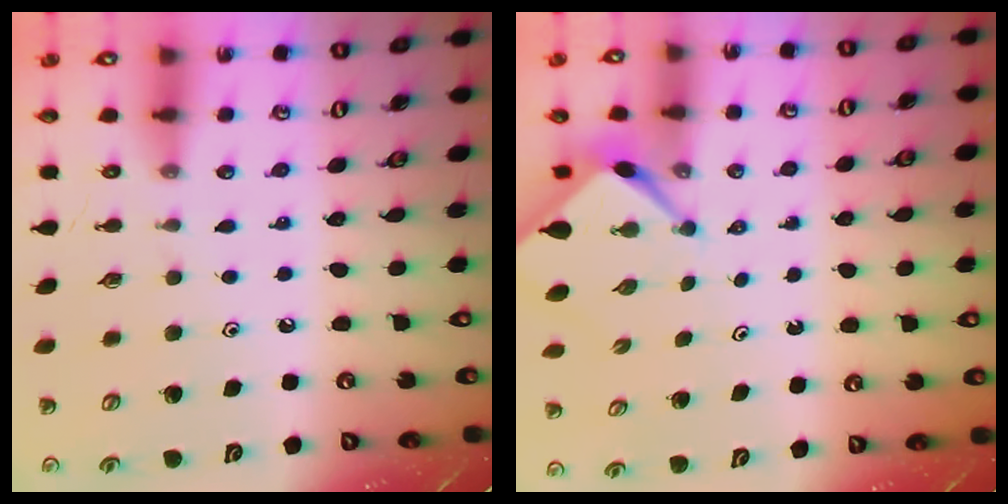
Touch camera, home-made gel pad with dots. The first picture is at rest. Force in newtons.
{"total": 2.4, "press": 2.4, "slide": 0.3}